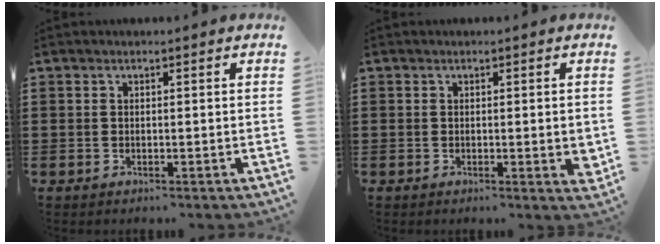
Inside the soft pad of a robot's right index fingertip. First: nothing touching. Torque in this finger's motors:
{"motor_torque": [0.13, 0.49, 0.04, 0.02]}